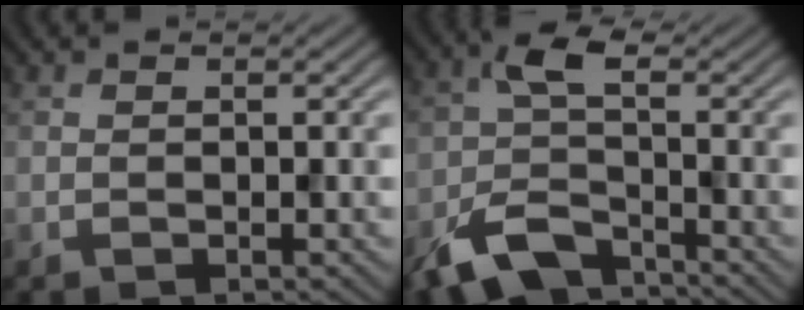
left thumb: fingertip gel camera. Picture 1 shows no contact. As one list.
[{"total": 7.6, "force": [-4.7, 3.4, 4.9], "torque": [-0.098, -0.003, -0.099]}]